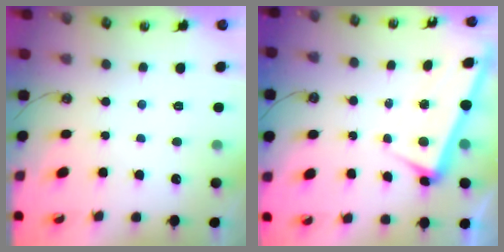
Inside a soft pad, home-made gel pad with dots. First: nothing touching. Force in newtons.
{"total": 3.2, "press": 3.1, "slide": 0.8}